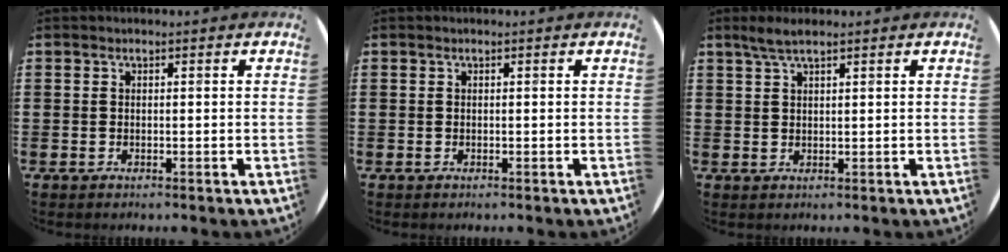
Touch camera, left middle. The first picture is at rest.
{"total": 0.0}
{"total": 2.5, "force": [1.9, 0.3, 1.6], "torque": [-0.034, 0.004, 0.034]}